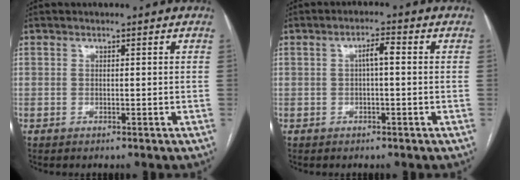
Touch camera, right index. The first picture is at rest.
{"total": 2.7, "force": [0.2, 0.5, 2.7], "torque": [-0.045, 0.008, 0.004]}